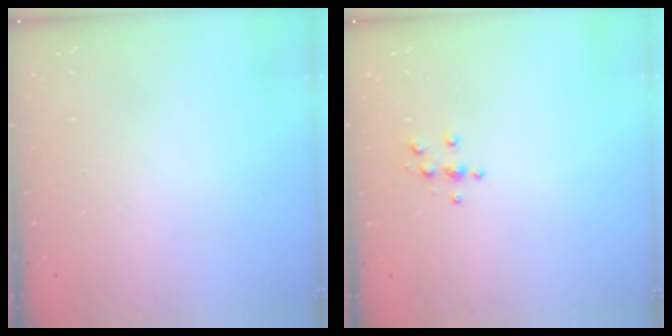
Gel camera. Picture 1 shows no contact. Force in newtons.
{"total": 3.9, "press": 3.9, "slide": 0.5}